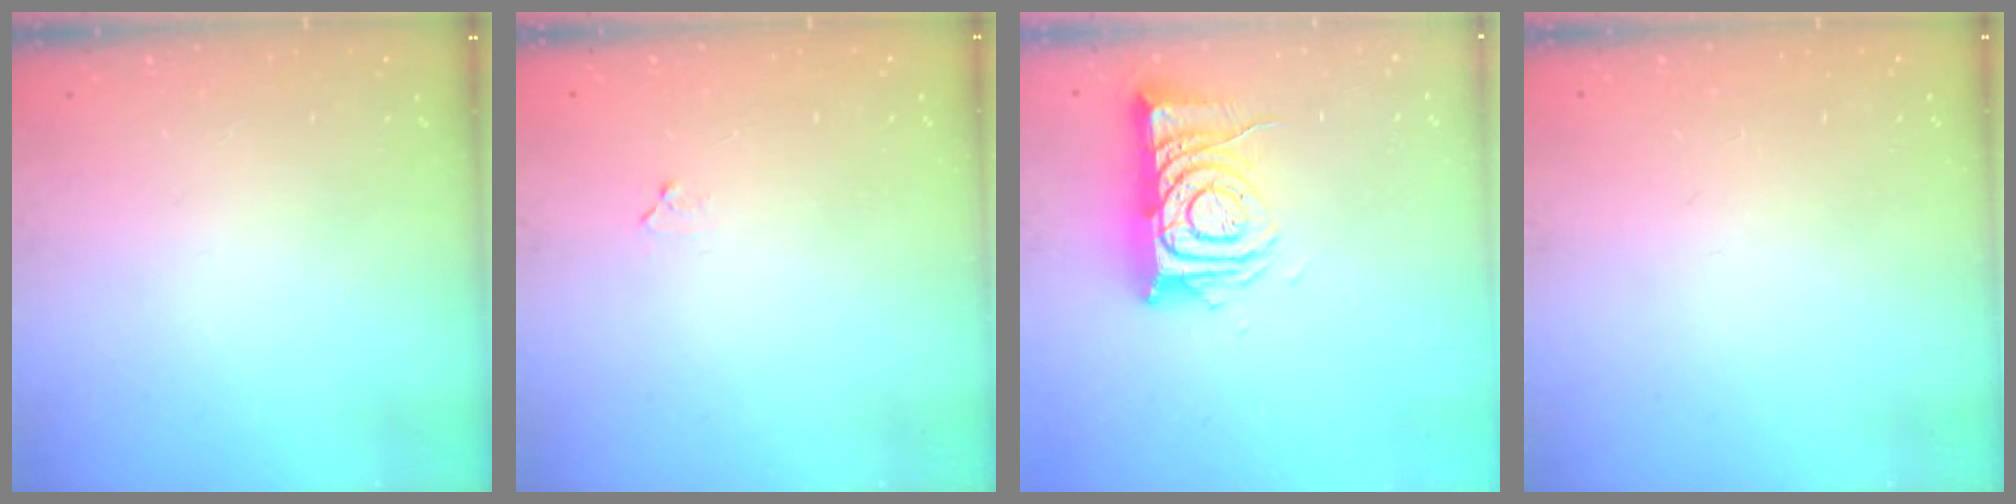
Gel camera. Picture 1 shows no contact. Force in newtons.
{"total": 3.4, "press": 3.4, "slide": 0.4}
{"total": 11.7, "press": 11.6, "slide": 1.0}
{"total": 0.7, "press": 0.6, "slide": 0.1}